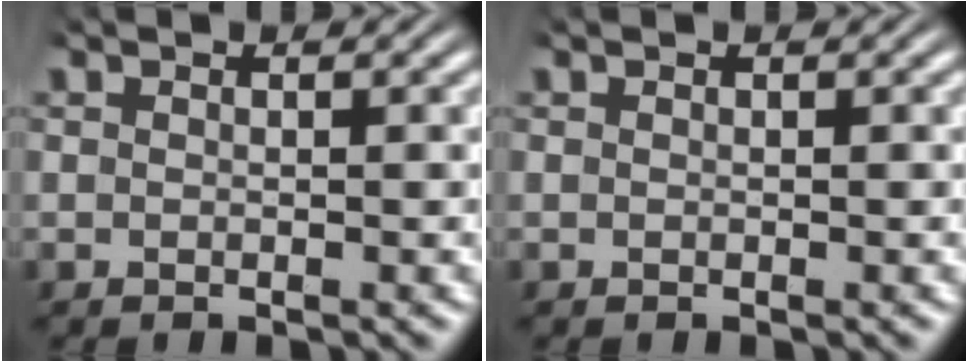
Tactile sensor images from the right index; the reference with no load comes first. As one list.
[{"total": 0.0}]